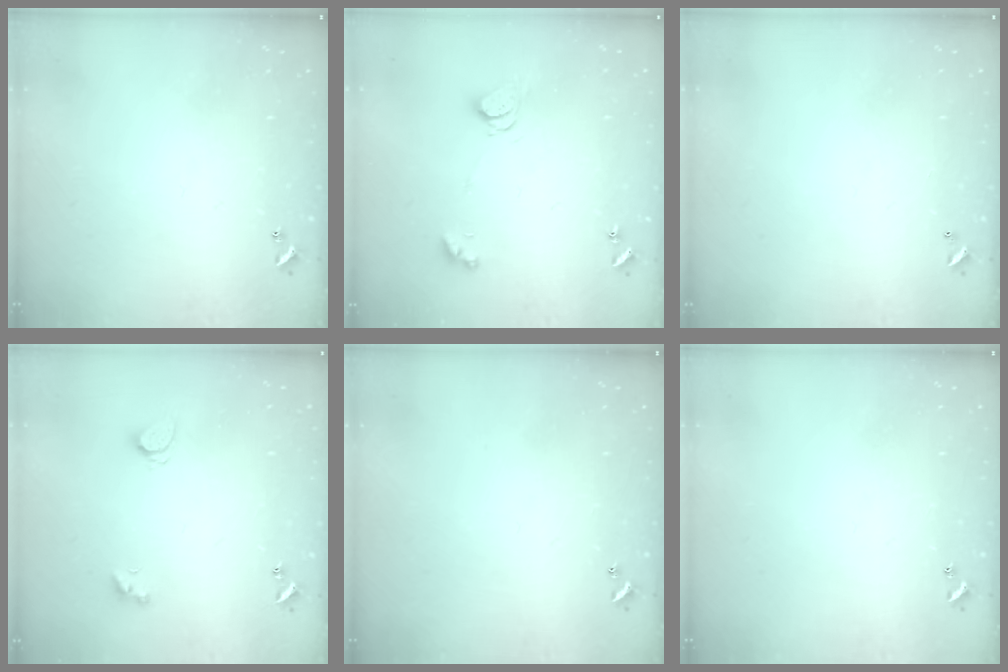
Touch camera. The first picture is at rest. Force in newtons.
{"total": 4.0, "press": 4.0, "slide": 0.2}
{"total": 2.9, "press": 2.9, "slide": 0.1}
{"total": 2.1, "press": 2.0, "slide": 0.4}
{"total": 0.0}
{"total": 0.0}